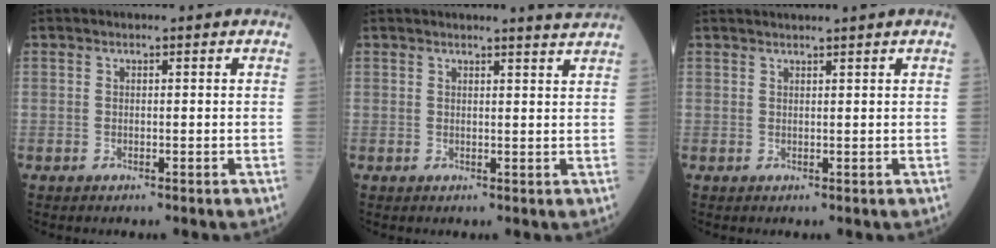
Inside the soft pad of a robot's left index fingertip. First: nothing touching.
{"total": 3.0, "force": [2.8, -0.9, 0.5], "torque": [-0.009, -0.010, 0.027]}
{"total": 3.8, "force": [3.3, -1.0, 1.6], "torque": [-0.014, 0.020, 0.048]}